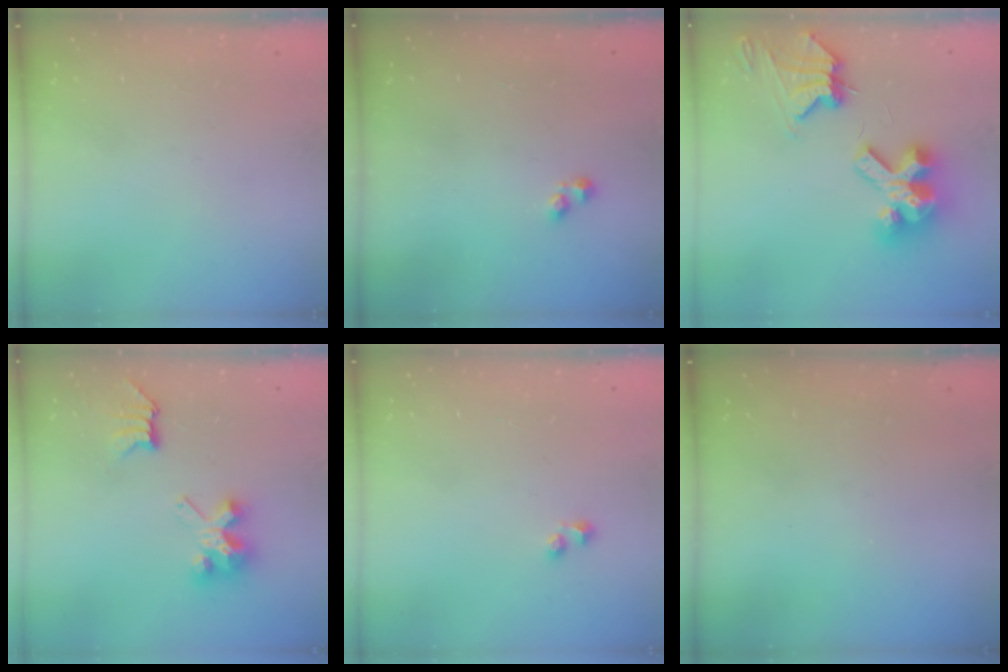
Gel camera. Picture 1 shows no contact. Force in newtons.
{"total": 2.3, "press": 2.3, "slide": 0.4}
{"total": 13.0, "press": 13.0, "slide": 0.9}
{"total": 6.6, "press": 6.6, "slide": 0.1}
{"total": 1.8, "press": 1.7, "slide": 0.6}
{"total": 0.0}